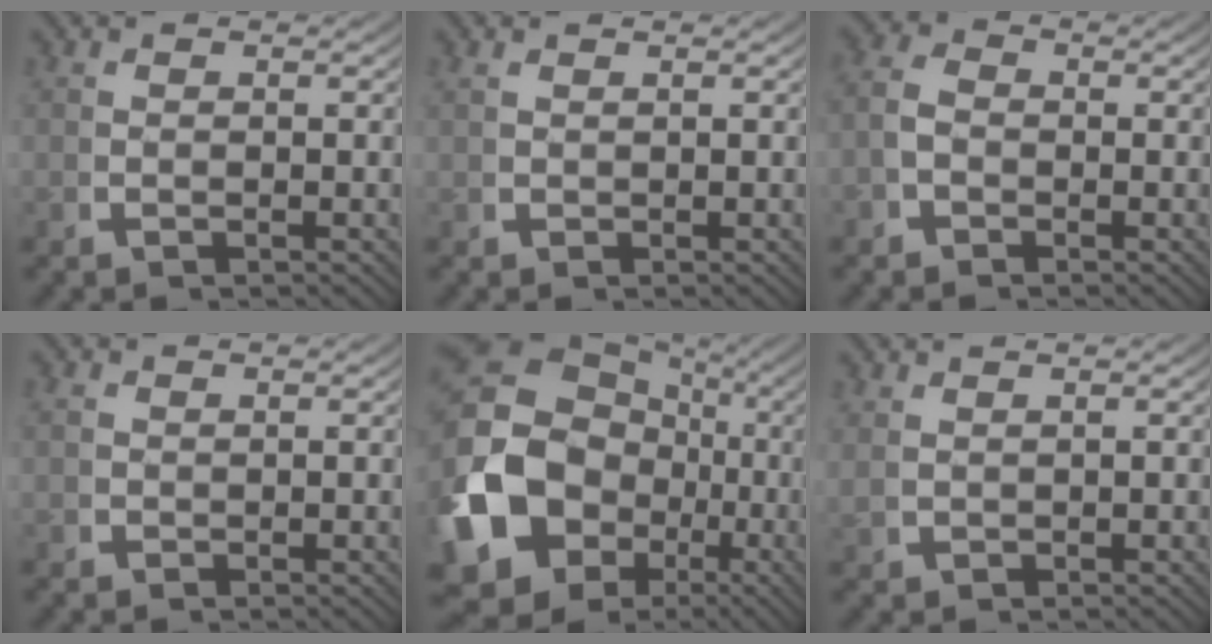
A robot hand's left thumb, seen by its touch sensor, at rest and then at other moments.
{"total": 0.5, "force": [0.4, -0.1, -0.4], "torque": [0.004, 0.001, 0.009]}
{"total": 2.0, "force": [-0.4, 1.9, 0.4], "torque": [-0.006, -0.005, -0.013]}
{"total": 0.6, "force": [0.2, 0.3, -0.5], "torque": [0.008, -0.003, 0.005]}
{"total": 19.3, "force": [-3.3, 15.7, 10.9], "torque": [-0.244, -0.097, -0.016]}
{"total": 0.9, "force": [0.8, -0.3, -0.1], "torque": [-0.003, 0.002, 0.024]}